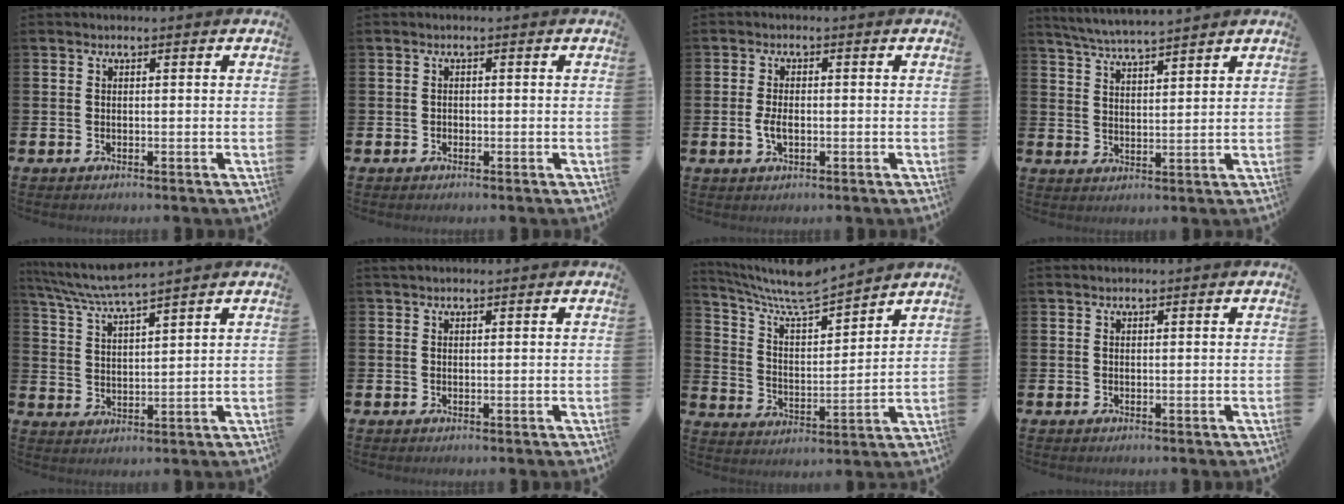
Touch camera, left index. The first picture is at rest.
{"total": 0.6, "force": [-0.2, 0.5, 0.1], "torque": [-0.009, 0.007, -0.005]}
{"total": 2.6, "force": [-0.4, 1.4, 2.2], "torque": [-0.041, 0.004, -0.008]}
{"total": 5.1, "force": [5.0, -0.2, 0.9], "torque": [-0.037, -0.023, 0.090]}
{"total": 5.6, "force": [5.3, -0.3, 1.8], "torque": [-0.060, -0.028, 0.093]}
{"total": 1.0, "force": [0.9, 0.2, 0.3], "torque": [0.004, -0.002, 0.015]}
{"total": 8.2, "force": [7.8, 0.7, 2.4], "torque": [-0.084, -0.057, 0.134]}
{"total": 0.5, "force": [0.5, 0.0, 0.1], "torque": [0.000, 0.000, 0.009]}